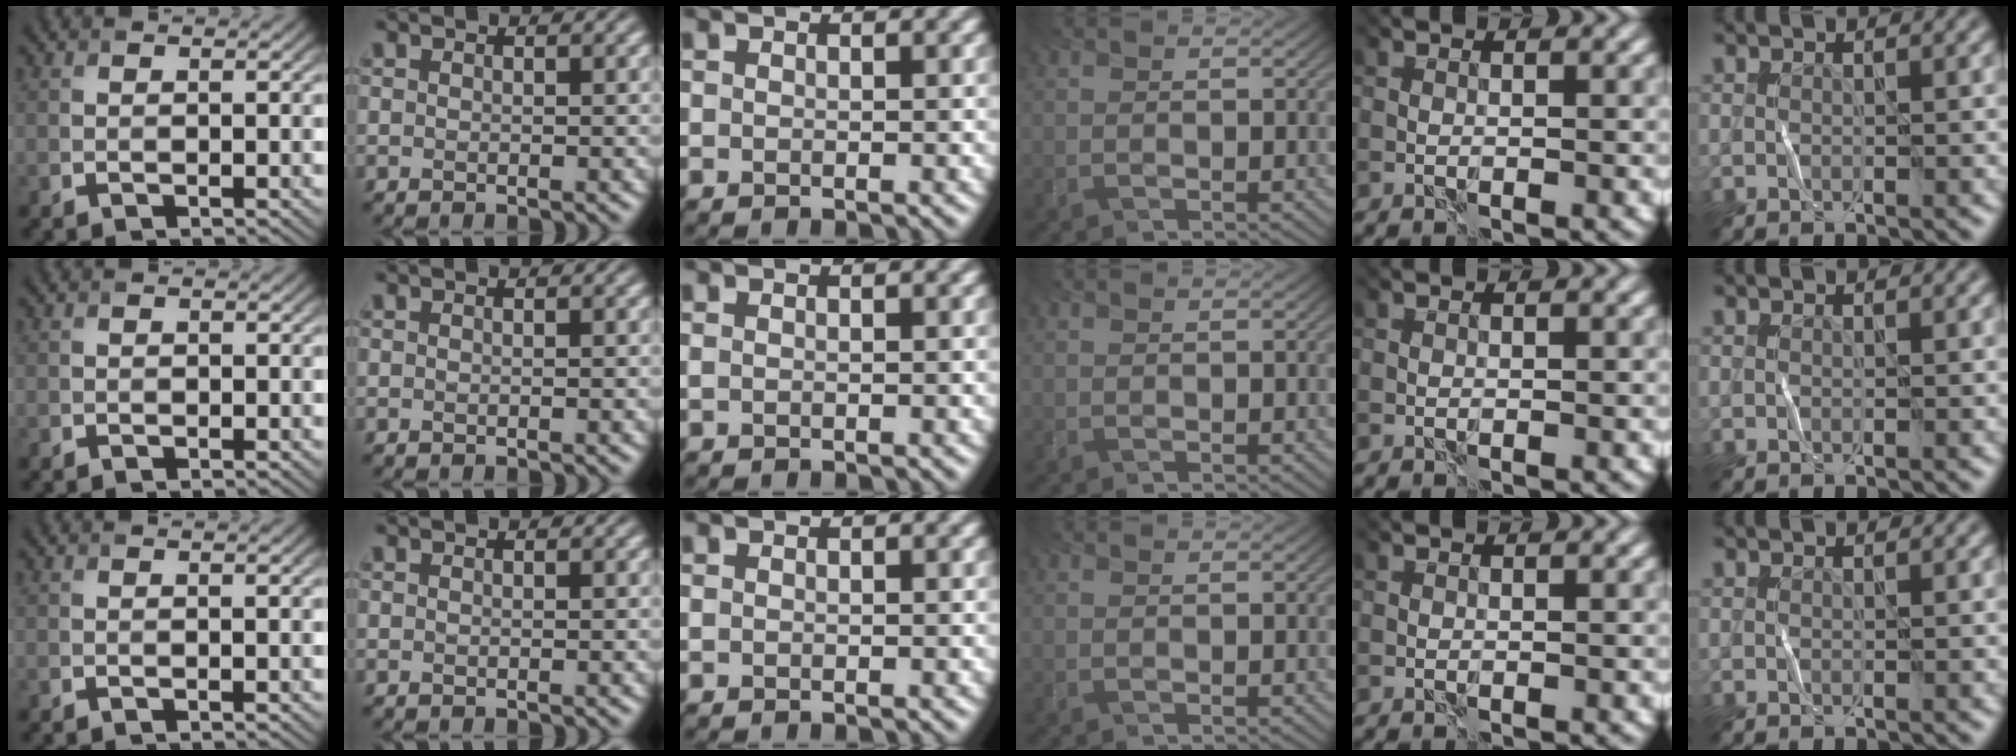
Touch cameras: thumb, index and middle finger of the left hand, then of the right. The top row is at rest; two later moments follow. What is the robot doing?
{"motion": "fold", "object": "bandana"}